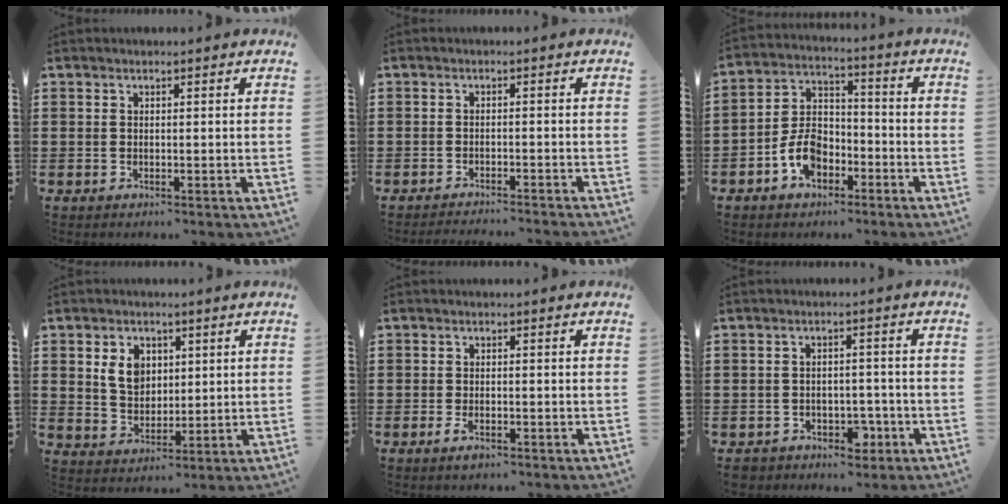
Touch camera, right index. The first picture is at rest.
{"total": 2.0, "force": [-1.9, -0.4, 0.2], "torque": [-0.005, -0.001, -0.040]}
{"total": 7.5, "force": [-3.5, 4.8, 4.6], "torque": [-0.113, 0.008, -0.069]}
{"total": 5.8, "force": [1.9, 4.4, 3.2], "torque": [-0.071, 0.012, 0.032]}
{"total": 1.6, "force": [-0.9, 0.4, 1.2], "torque": [-0.032, -0.009, -0.017]}
{"total": 4.0, "force": [-2.6, 2.4, 1.8], "torque": [-0.034, 0.007, -0.048]}